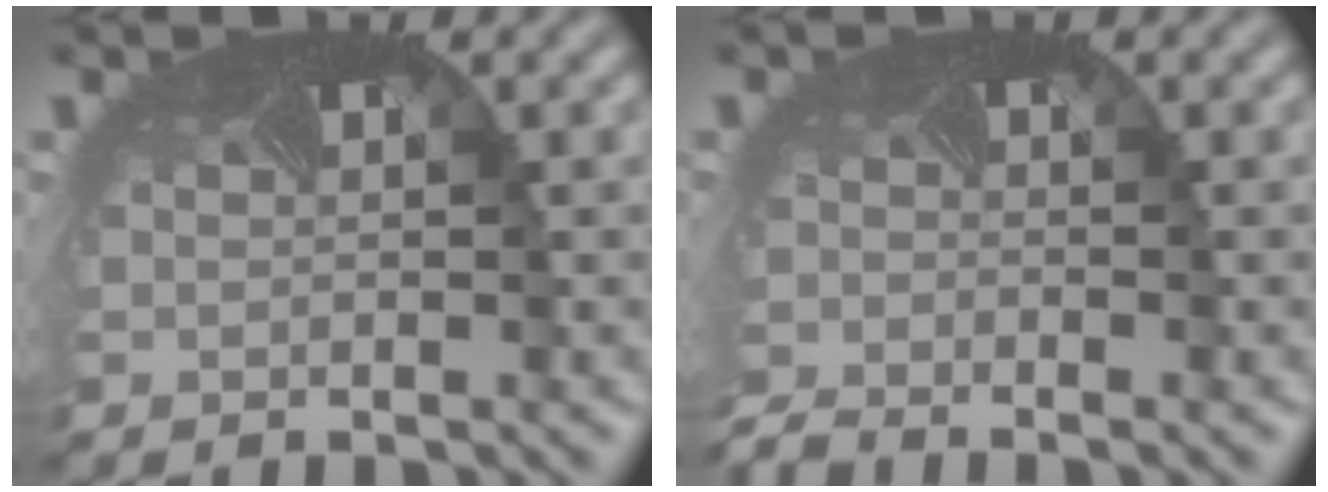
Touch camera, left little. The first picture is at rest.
{"total": 2.8, "force": [-2.8, -0.1, 0.1], "torque": [-0.014, -0.023, -0.061]}